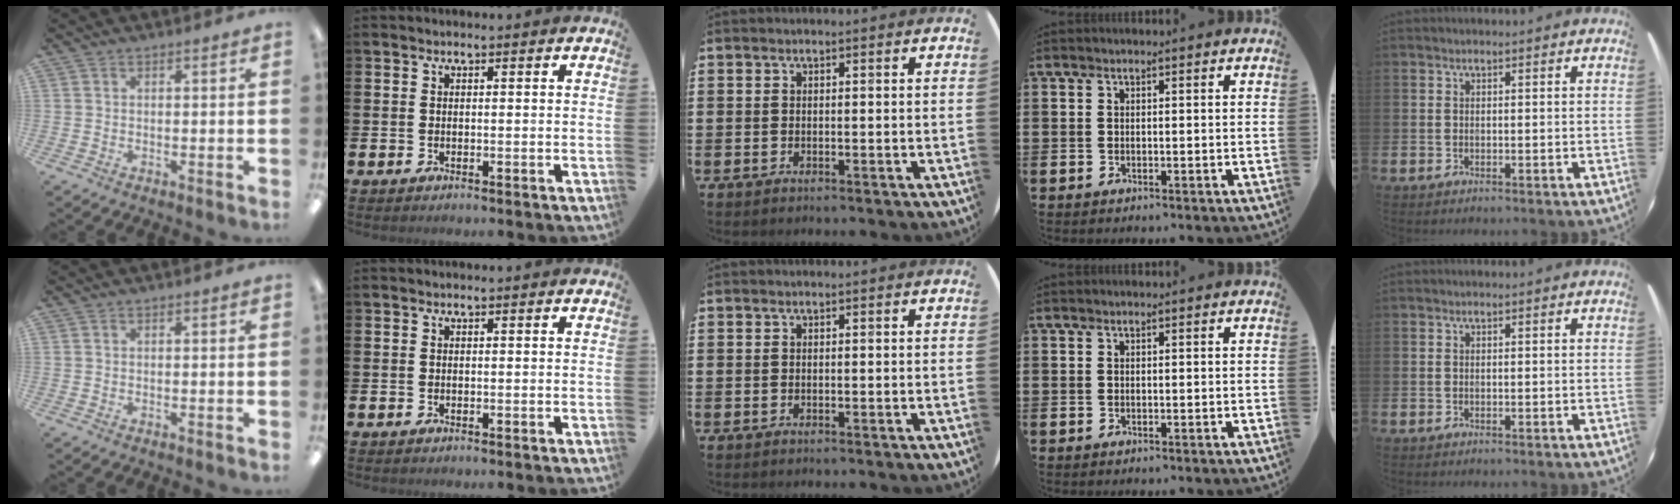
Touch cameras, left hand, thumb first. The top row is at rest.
{}